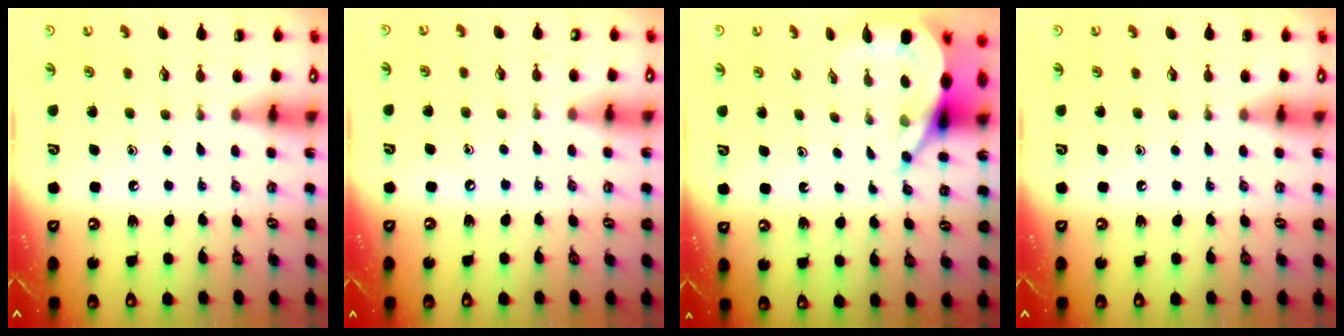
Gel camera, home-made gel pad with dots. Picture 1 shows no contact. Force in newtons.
{"total": 2.7, "press": 2.7, "slide": 0.3}
{"total": 7.1, "press": 7.1, "slide": 0.7}
{"total": 0.0}